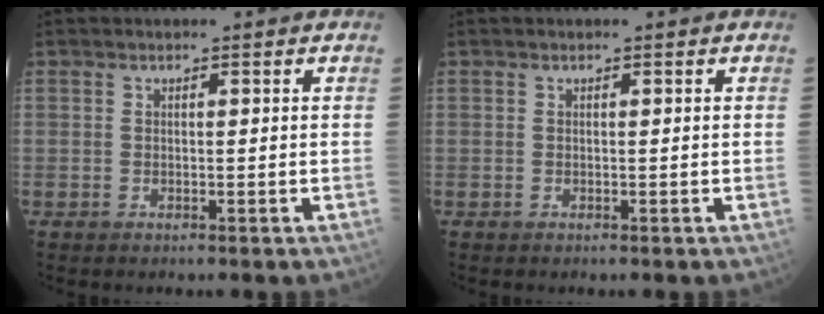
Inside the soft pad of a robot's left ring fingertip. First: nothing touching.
{"total": 0.0}